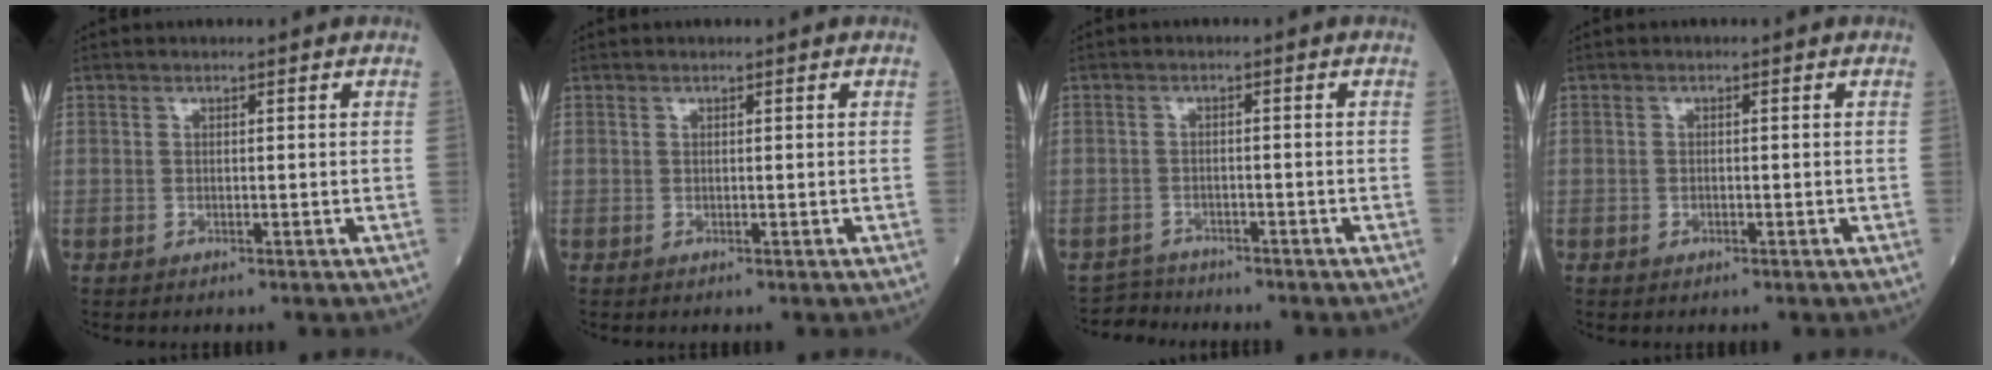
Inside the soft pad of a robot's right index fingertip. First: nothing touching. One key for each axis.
{"total": 0.0}
{"total": 3.9, "fx": -3.5, "fy": 1.5, "fz": -0.9, "tx": 0.012, "ty": -0.005, "tz": -0.062}
{"total": 1.1, "fx": -0.4, "fy": 0.9, "fz": 0.6, "tx": -0.022, "ty": 0.006, "tz": -0.005}